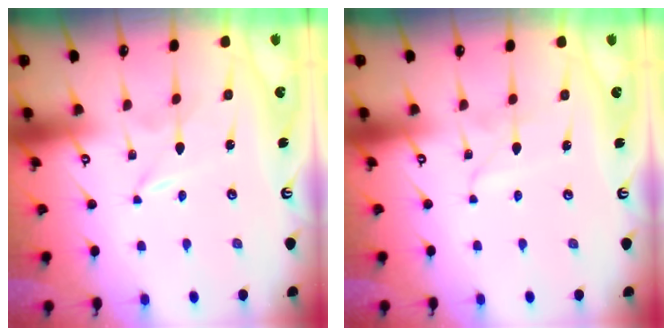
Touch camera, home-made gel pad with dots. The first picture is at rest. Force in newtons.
{"total": 2.7, "press": 2.7, "slide": 0.3}